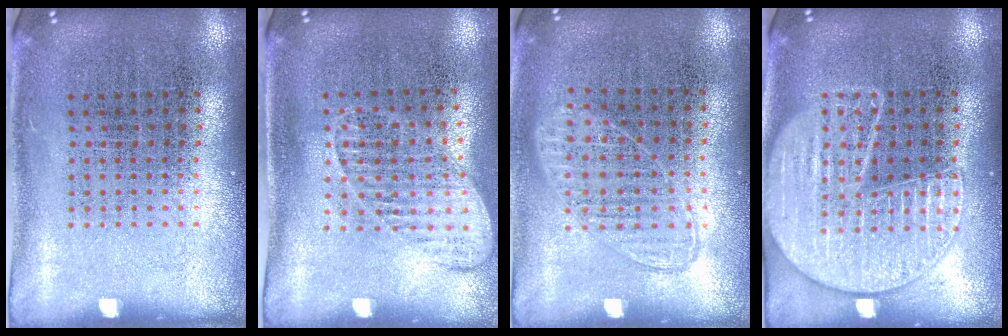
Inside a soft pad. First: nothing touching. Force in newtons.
{"total": 1.4, "press": 1.2, "slide": 0.8}
{"total": 0.9, "press": 0.9, "slide": 0.3}
{"total": 1.9, "press": 1.9, "slide": 0.2}